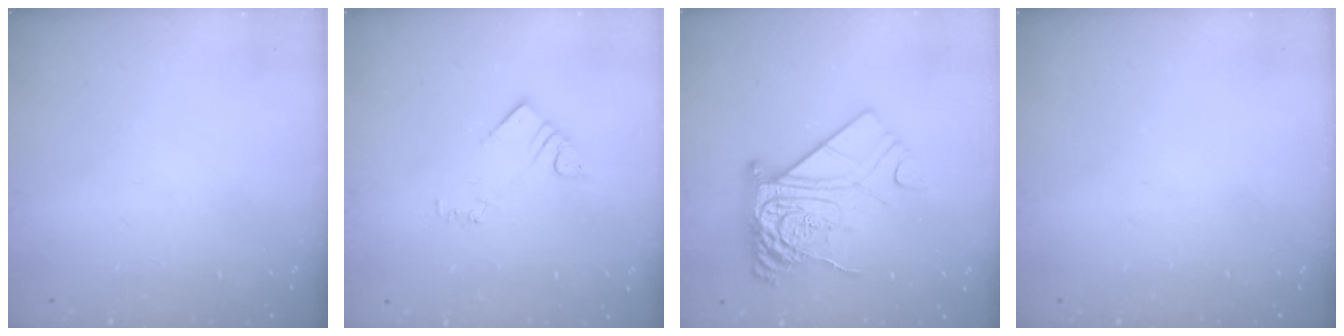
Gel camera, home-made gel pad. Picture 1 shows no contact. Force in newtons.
{"total": 3.1, "press": 3.0, "slide": 0.5}
{"total": 15.6, "press": 15.5, "slide": 1.9}
{"total": 0.0}